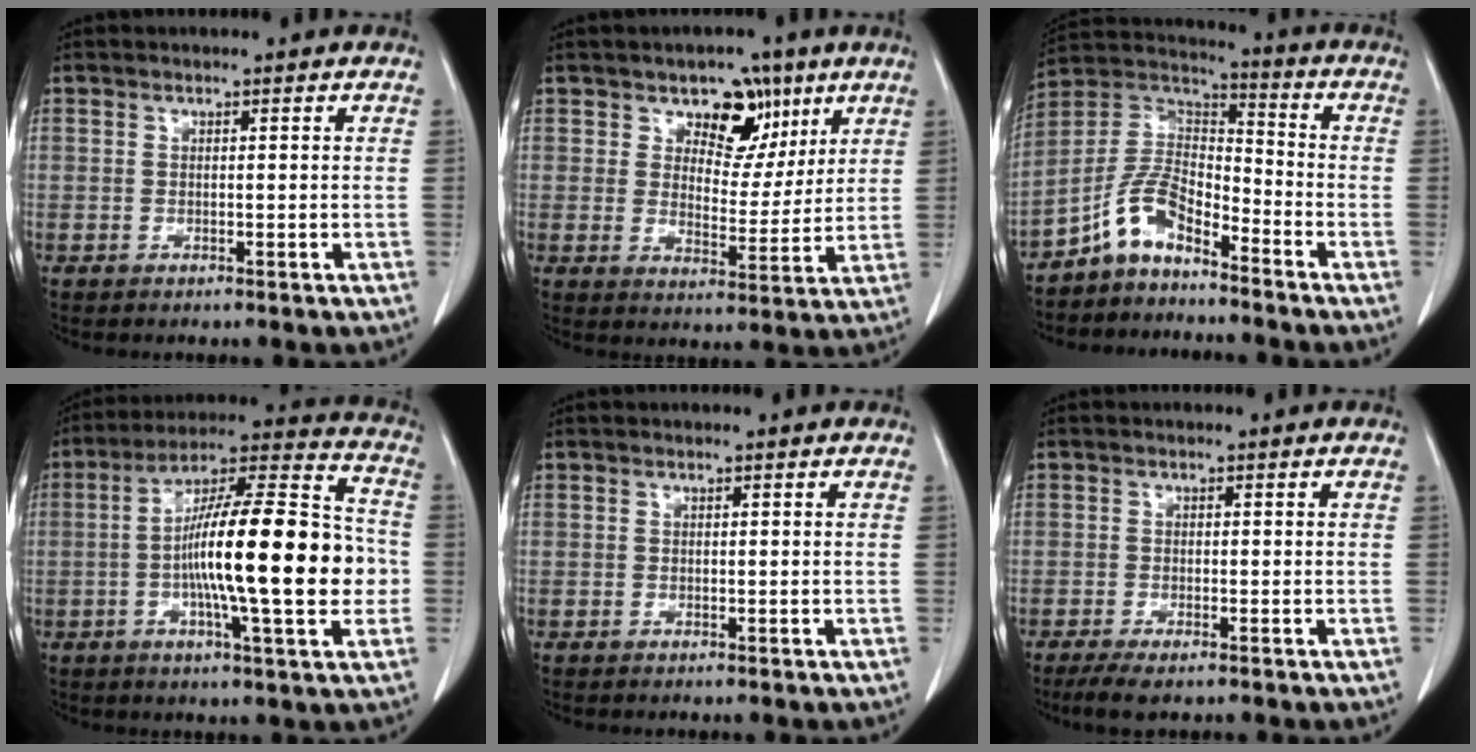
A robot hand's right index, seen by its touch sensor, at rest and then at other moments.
{"total": 7.9, "force": [4.6, 5.3, 3.7], "torque": [-0.042, 0.005, 0.072]}
{"total": 8.7, "force": [-6.1, 3.8, 4.8], "torque": [-0.106, 0.030, -0.124]}
{"total": 21.0, "force": [-2.4, 2.6, 20.7], "torque": [-0.339, 0.014, -0.042]}
{"total": 0.0}
{"total": 3.7, "force": [-2.5, 0.9, 2.5], "torque": [-0.047, -0.008, -0.040]}